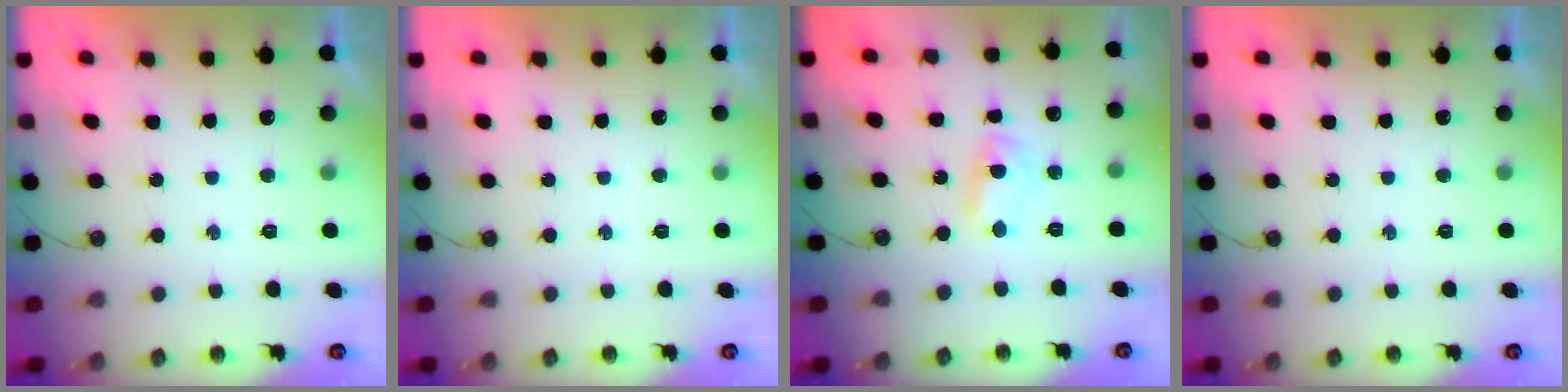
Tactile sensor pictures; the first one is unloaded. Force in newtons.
{"total": 0.0}
{"total": 2.7, "press": 2.7, "slide": 0.2}
{"total": 0.0}